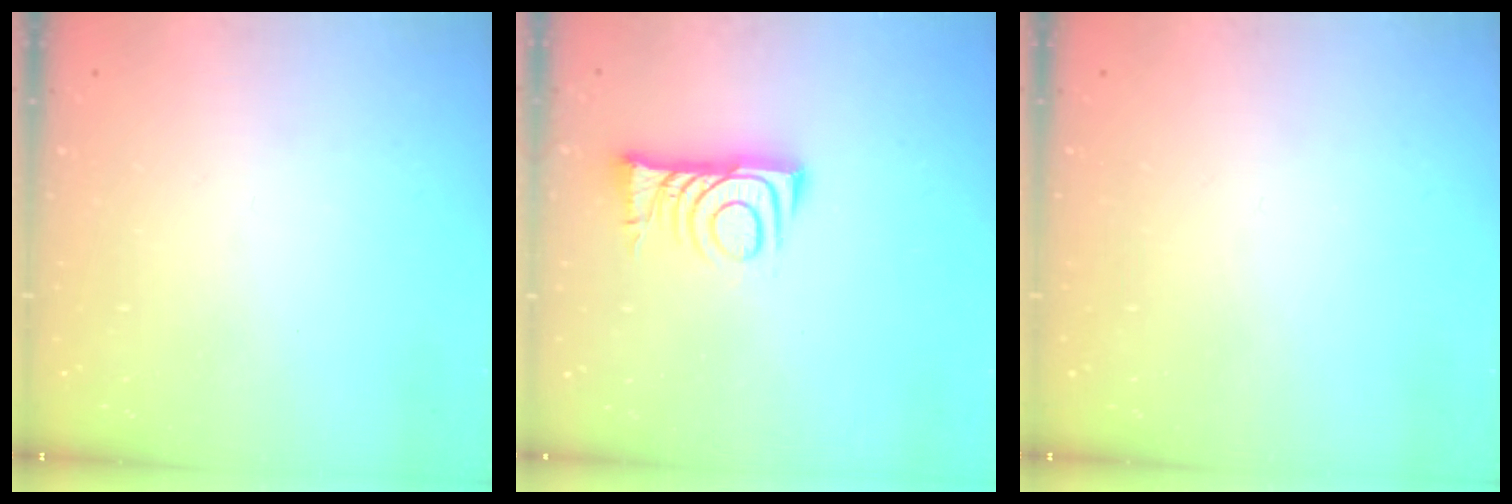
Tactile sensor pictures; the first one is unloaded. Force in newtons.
{"total": 7.5, "press": 7.5, "slide": 0.6}
{"total": 0.0}